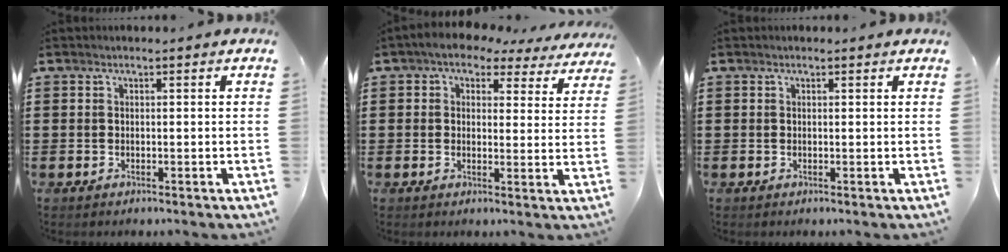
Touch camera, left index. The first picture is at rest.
{"total": 3.4, "force": [2.8, 1.6, 1.1], "torque": [-0.032, -0.016, 0.044]}
{"total": 0.0}